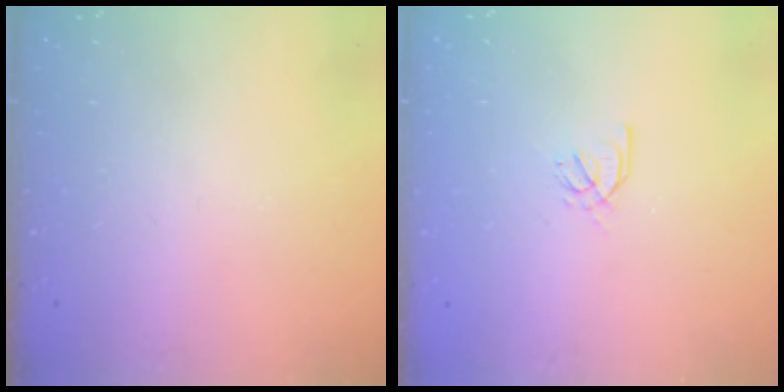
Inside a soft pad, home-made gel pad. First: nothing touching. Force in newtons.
{"total": 2.1, "press": 2.0, "slide": 0.7}